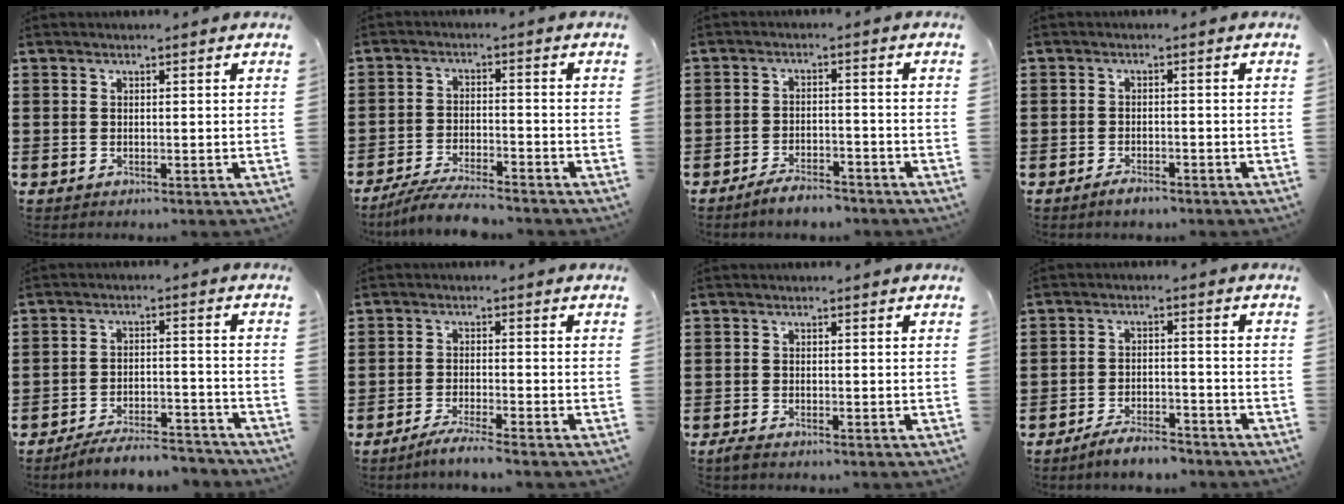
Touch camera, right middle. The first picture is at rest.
{"total": 5.5, "force": [-5.1, 0.2, 2.0], "torque": [-0.047, -0.011, -0.099]}
{"total": 3.8, "force": [-3.6, 0.5, 1.1], "torque": [-0.021, 0.005, -0.070]}
{"total": 1.8, "force": [-1.5, 0.4, 0.8], "torque": [-0.018, -0.004, -0.028]}
{"total": 5.7, "force": [-5.4, 0.4, 1.8], "torque": [-0.036, -0.002, -0.106]}
{"total": 2.8, "force": [-2.5, -0.5, 1.3], "torque": [-0.029, -0.005, -0.048]}
{"total": 1.0, "force": [-0.9, 0.2, 0.5], "torque": [-0.009, -0.003, -0.017]}
{"total": 4.3, "force": [-4.1, 0.5, 1.4], "torque": [-0.032, 0.003, -0.081]}